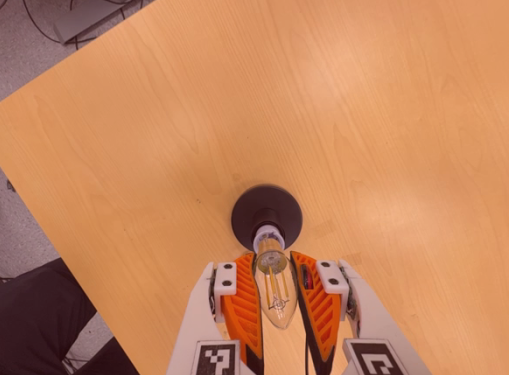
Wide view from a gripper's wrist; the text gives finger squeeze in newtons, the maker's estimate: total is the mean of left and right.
{"total": 22.7, "left": 24.6, "right": 20.7}